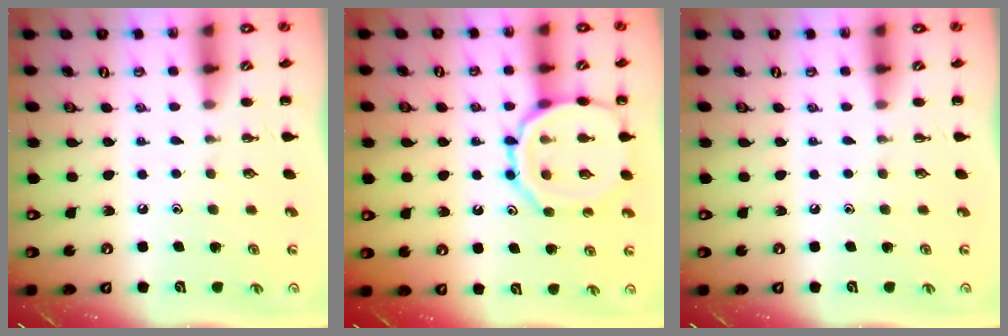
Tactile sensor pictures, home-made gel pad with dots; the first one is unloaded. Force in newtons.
{"total": 14.0, "press": 13.9, "slide": 1.3}
{"total": 0.0}